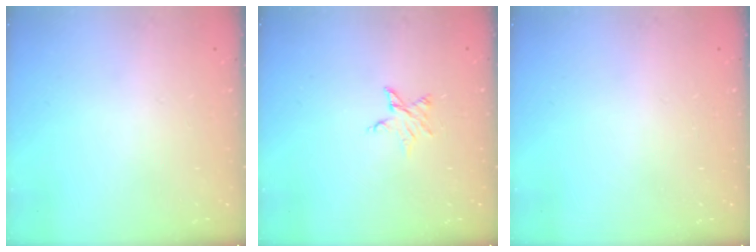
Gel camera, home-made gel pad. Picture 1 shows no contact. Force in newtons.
{"total": 3.6, "press": 3.6, "slide": 0.4}
{"total": 0.0}